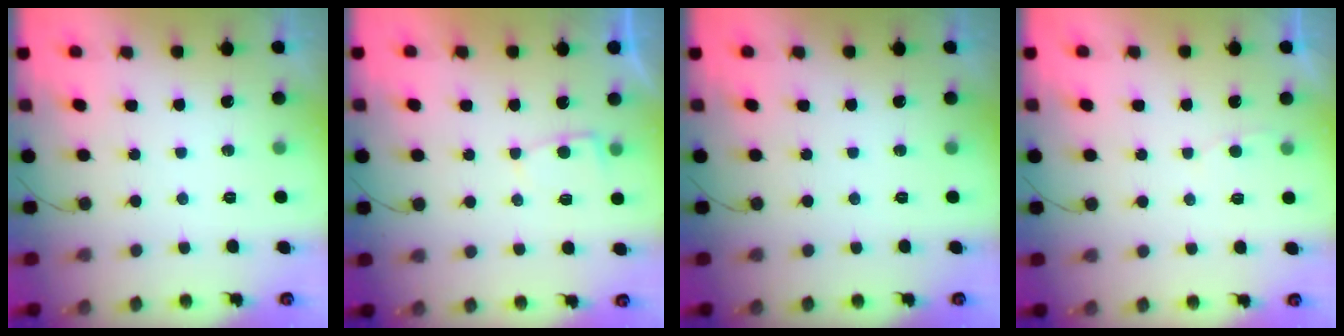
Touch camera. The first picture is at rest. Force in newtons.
{"total": 2.7, "press": 2.7, "slide": 0.4}
{"total": 0.0}
{"total": 2.0, "press": 2.0, "slide": 0.2}